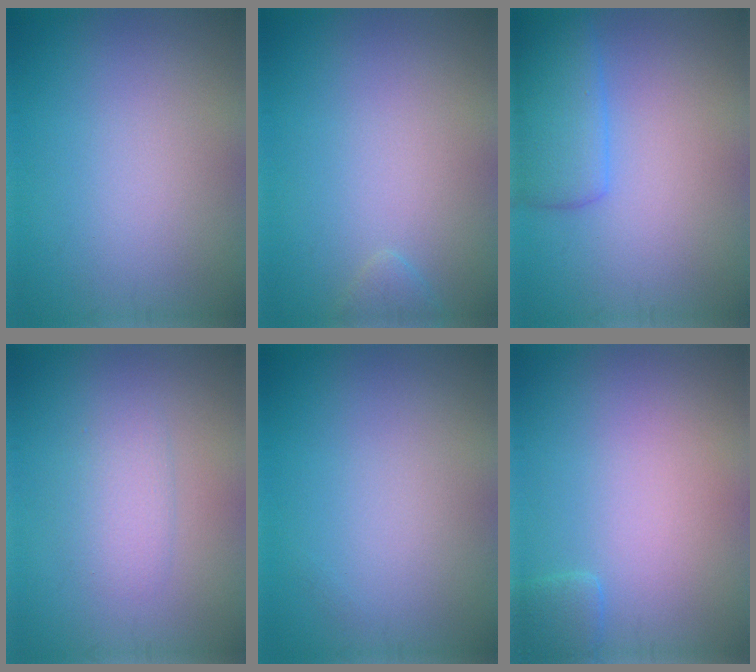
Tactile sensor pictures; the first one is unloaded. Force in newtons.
{"total": 1.0, "press": 1.0, "slide": 0.1}
{"total": 3.6, "press": 3.6, "slide": 0.0}
{"total": 2.0, "press": 2.0, "slide": 0.1}
{"total": 0.0}
{"total": 1.1, "press": 1.1, "slide": 0.2}